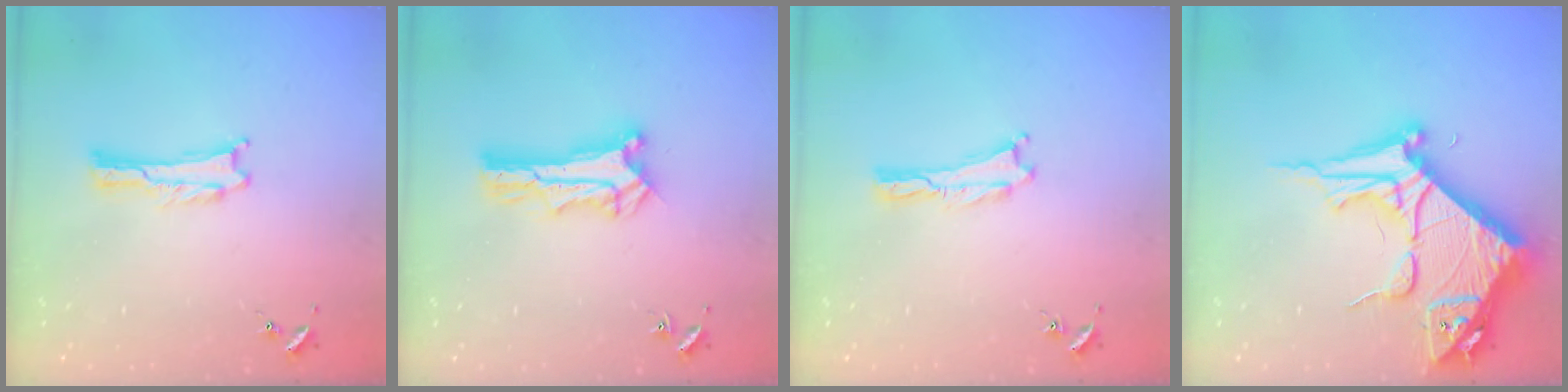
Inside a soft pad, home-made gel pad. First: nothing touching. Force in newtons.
{"total": 2.7, "press": 2.7, "slide": 0.3}
{"total": 0.0}
{"total": 10.6, "press": 10.6, "slide": 1.1}